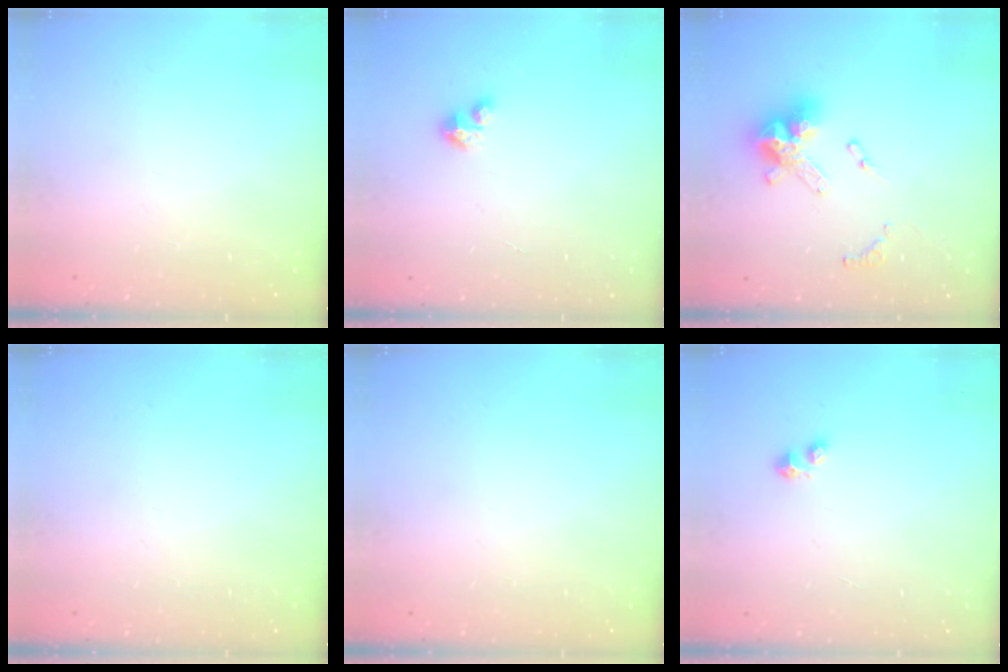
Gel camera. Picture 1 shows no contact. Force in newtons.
{"total": 2.8, "press": 2.8, "slide": 0.2}
{"total": 13.1, "press": 13.0, "slide": 1.4}
{"total": 0.0}
{"total": 0.0}
{"total": 2.8, "press": 2.8, "slide": 0.4}